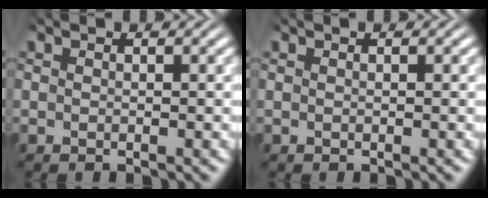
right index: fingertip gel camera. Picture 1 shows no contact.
{"total": 0.0}